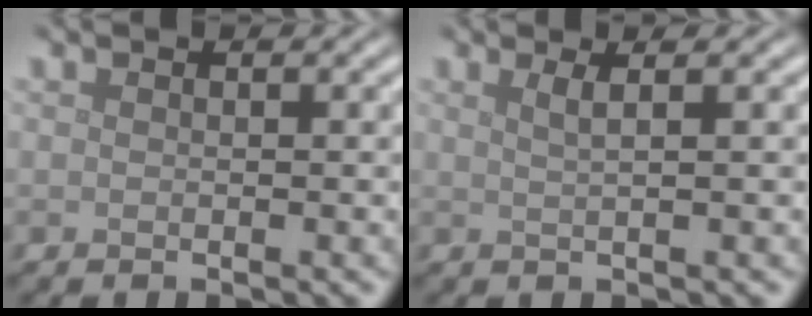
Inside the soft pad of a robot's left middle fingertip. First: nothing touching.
{"total": 2.0, "force": [0.9, 0.7, 1.6], "torque": [-0.018, 0.005, -0.001]}